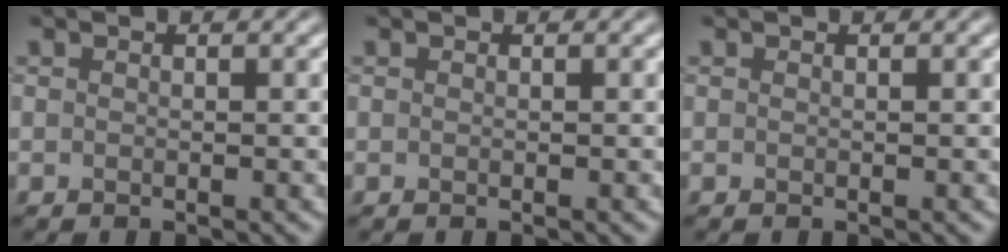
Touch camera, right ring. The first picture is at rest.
{"total": 0.0}
{"total": 0.0}